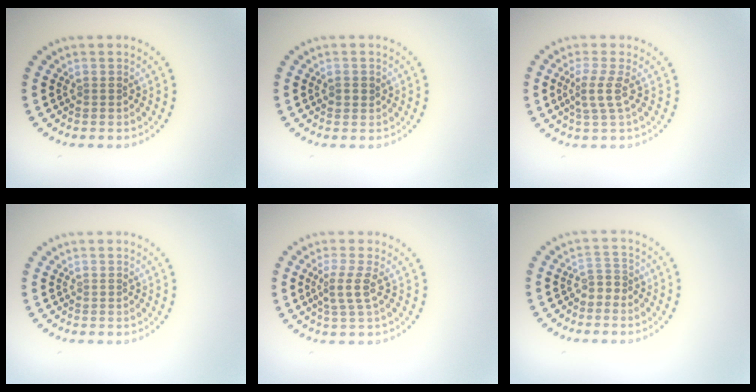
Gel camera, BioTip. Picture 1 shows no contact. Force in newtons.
{"total": 1.1, "press": 1.1, "slide": 0.2}
{"total": 2.2, "press": 1.6, "slide": 1.5}
{"total": 0.0}
{"total": 2.3, "press": 1.7, "slide": 1.5}
{"total": 1.7, "press": 1.3, "slide": 1.1}